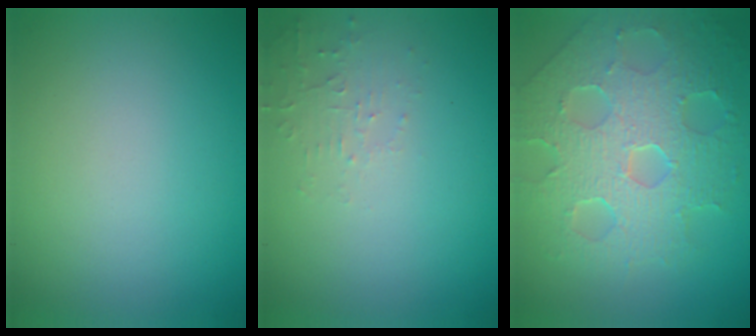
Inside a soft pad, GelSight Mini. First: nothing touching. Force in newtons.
{"total": 1.5, "press": 1.5, "slide": 0.3}
{"total": 8.2, "press": 5.6, "slide": 6.0}